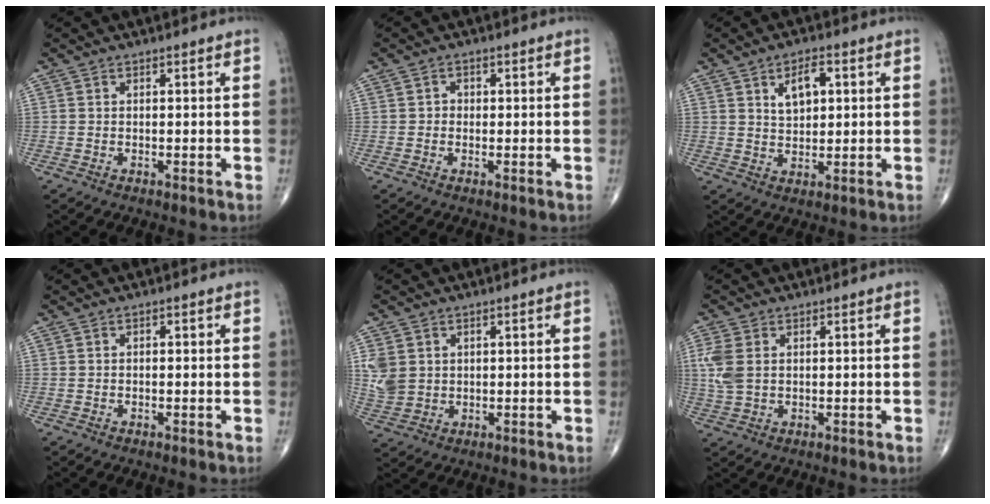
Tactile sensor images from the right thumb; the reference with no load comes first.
{"total": 1.3, "force": [-0.1, 1.2, 0.5], "torque": [0.000, 0.004, -0.004]}
{"total": 5.8, "force": [2.1, 3.2, 4.4], "torque": [-0.059, -0.006, 0.037]}
{"total": 0.0}
{"total": 6.0, "force": [1.3, 4.9, 3.0], "torque": [-0.058, -0.005, 0.037]}
{"total": 5.3, "force": [1.0, 3.5, 3.8], "torque": [-0.104, 0.003, 0.024]}